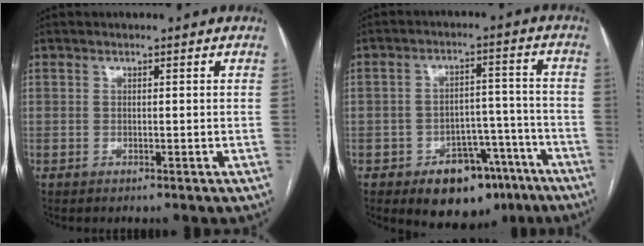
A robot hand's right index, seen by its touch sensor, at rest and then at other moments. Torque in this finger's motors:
{"motor_torque": [0.38, -0.41, 0.24, 0.01]}